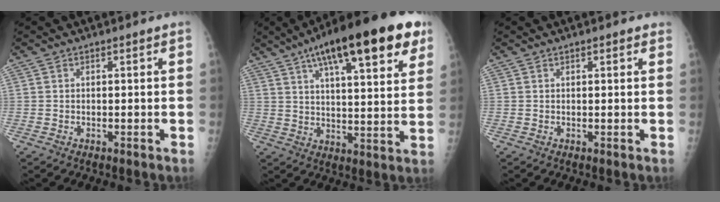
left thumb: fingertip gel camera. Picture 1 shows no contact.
{"total": 23.6, "force": [12.7, 6.7, 18.8], "torque": [-0.268, -0.007, 0.189]}
{"total": 1.3, "force": [0.9, 0.5, 0.8], "torque": [-0.008, -0.001, 0.009]}